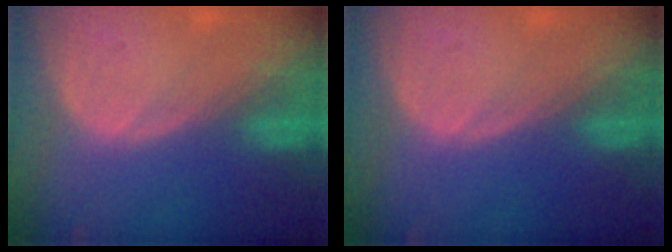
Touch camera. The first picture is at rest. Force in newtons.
{"total": 0.0}